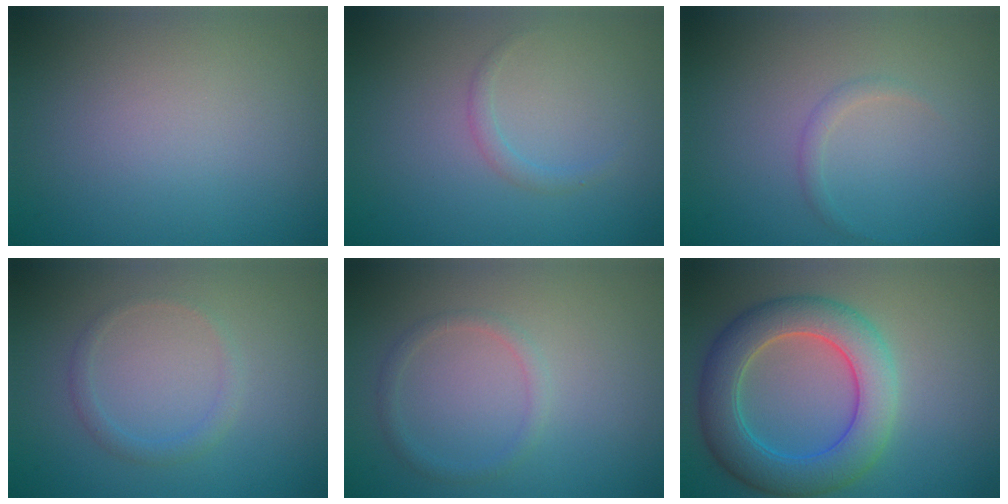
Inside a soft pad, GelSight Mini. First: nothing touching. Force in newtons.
{"total": 1.0, "press": 1.0, "slide": 0.0}
{"total": 0.8, "press": 0.8, "slide": 0.1}
{"total": 1.2, "press": 1.2, "slide": 0.0}
{"total": 1.2, "press": 1.2, "slide": 0.0}
{"total": 6.8, "press": 6.8, "slide": 0.2}